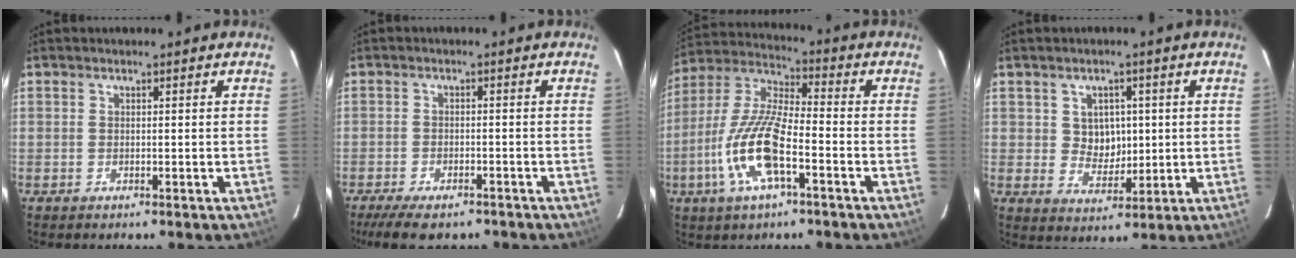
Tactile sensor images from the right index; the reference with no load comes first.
{"total": 9.3, "force": [-7.3, 3.2, 4.8], "torque": [-0.110, -0.021, -0.117]}
{"total": 14.5, "force": [-5.7, 4.1, 12.7], "torque": [-0.270, -0.006, -0.115]}
{"total": 5.8, "force": [1.0, 5.1, 2.6], "torque": [-0.042, 0.008, 0.025]}